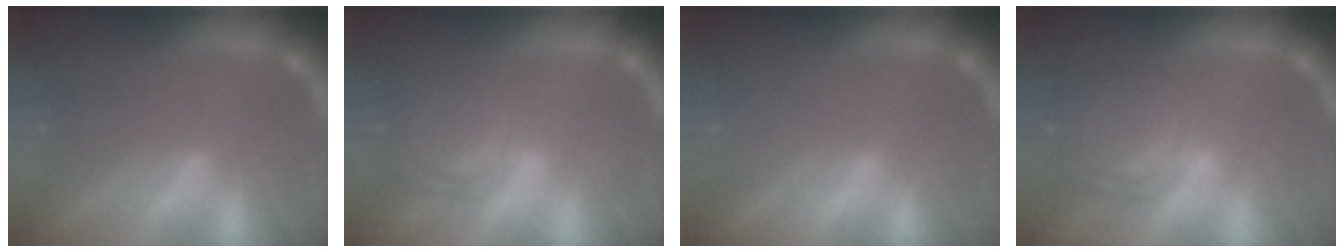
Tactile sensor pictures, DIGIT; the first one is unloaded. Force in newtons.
{"total": 5.6}
{"total": 1.4}
{"total": 7.0}